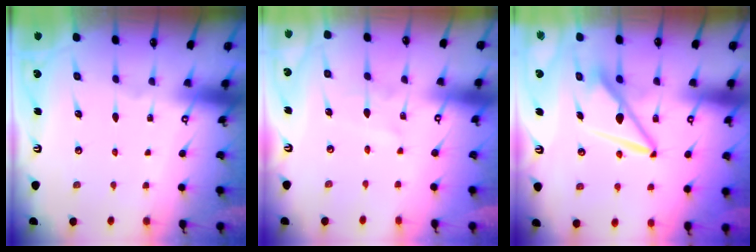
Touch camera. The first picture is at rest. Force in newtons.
{"total": 1.6, "press": 1.6, "slide": 0.1}
{"total": 9.0, "press": 9.0, "slide": 0.7}